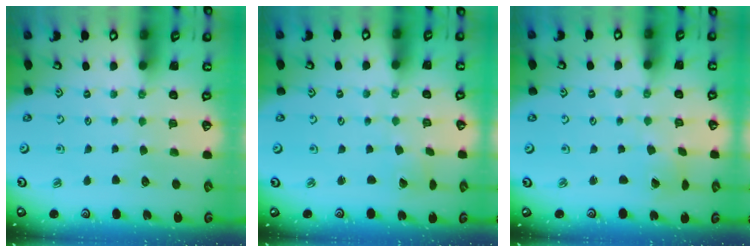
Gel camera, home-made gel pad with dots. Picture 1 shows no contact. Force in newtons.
{"total": 1.9, "press": 1.9, "slide": 0.0}
{"total": 1.2, "press": 1.2, "slide": 0.2}